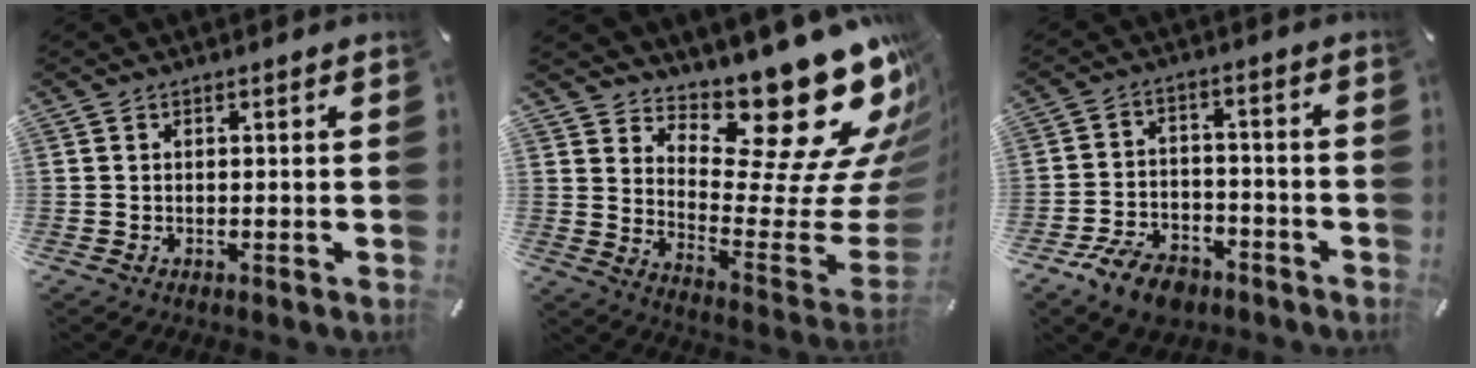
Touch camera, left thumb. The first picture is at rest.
{"total": 24.6, "force": [17.3, 8.2, 15.3], "torque": [-0.166, -0.150, 0.278]}
{"total": 9.2, "force": [-6.3, 5.2, 4.1], "torque": [-0.076, 0.041, -0.115]}